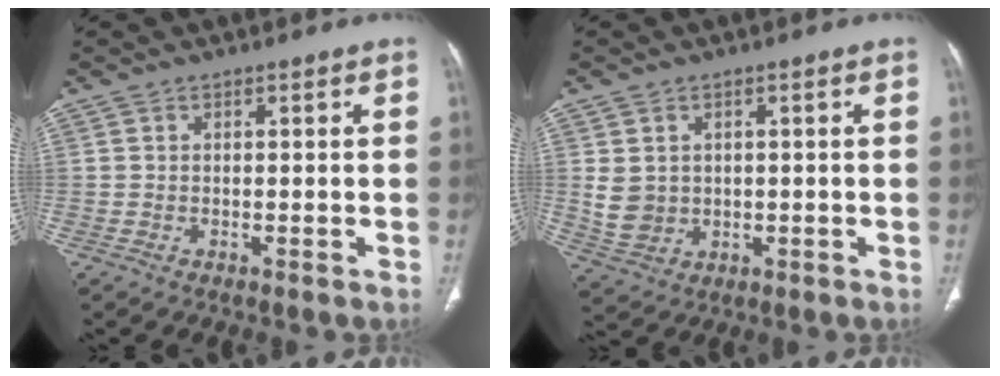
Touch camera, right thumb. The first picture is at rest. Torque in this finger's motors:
{"motor_torque": [-0.12, 0.43, 0.68, 0.36, 0.13]}